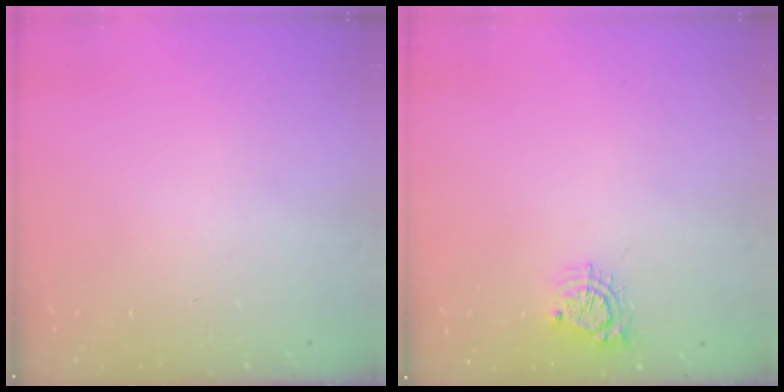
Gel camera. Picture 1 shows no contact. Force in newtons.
{"total": 6.7, "press": 6.7, "slide": 0.1}